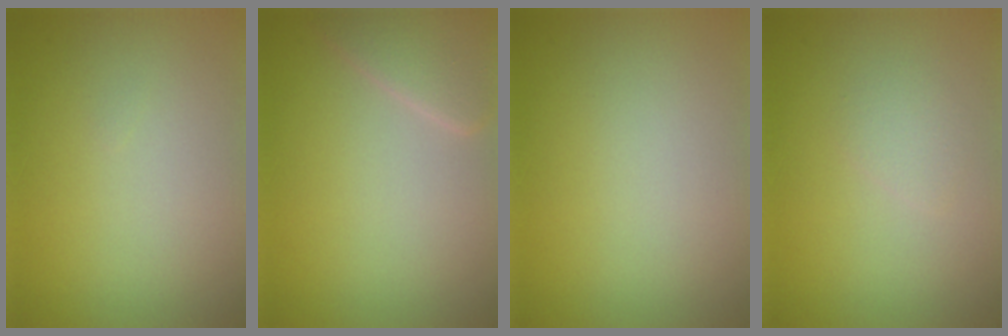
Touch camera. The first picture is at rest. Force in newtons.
{"total": 2.7, "press": 2.6, "slide": 0.2}
{"total": 0.0}
{"total": 1.1, "press": 1.1, "slide": 0.0}